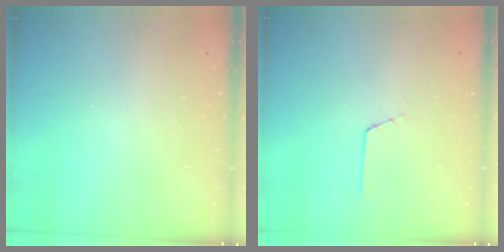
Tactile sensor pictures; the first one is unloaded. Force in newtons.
{"total": 3.2, "press": 3.2, "slide": 0.3}